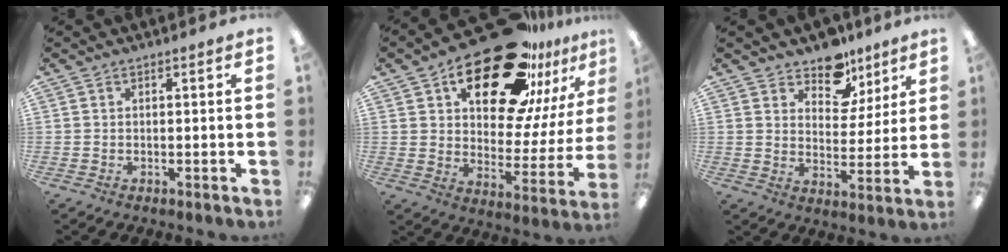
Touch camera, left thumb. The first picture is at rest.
{"total": 27.4, "force": [17.7, 12.6, 16.7], "torque": [-0.234, -0.102, 0.292]}
{"total": 10.9, "force": [8.6, 6.0, 3.0], "torque": [-0.042, -0.059, 0.158]}